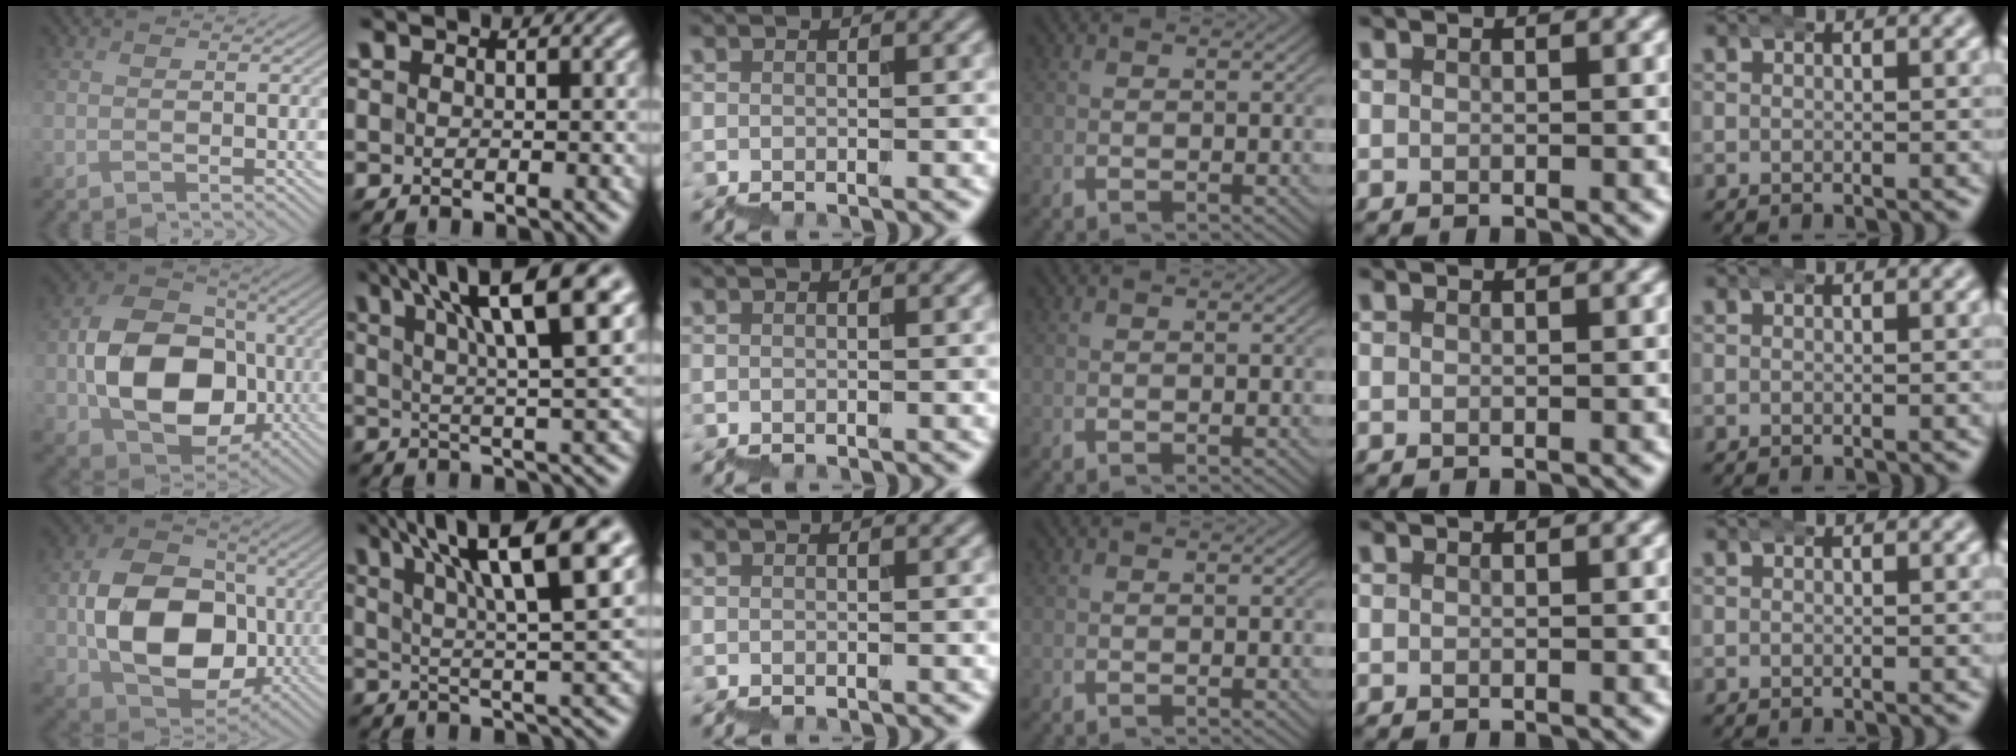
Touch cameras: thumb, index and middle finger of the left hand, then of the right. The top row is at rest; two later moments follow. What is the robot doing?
{"motion": "wrap", "object": "bubble wrap"}